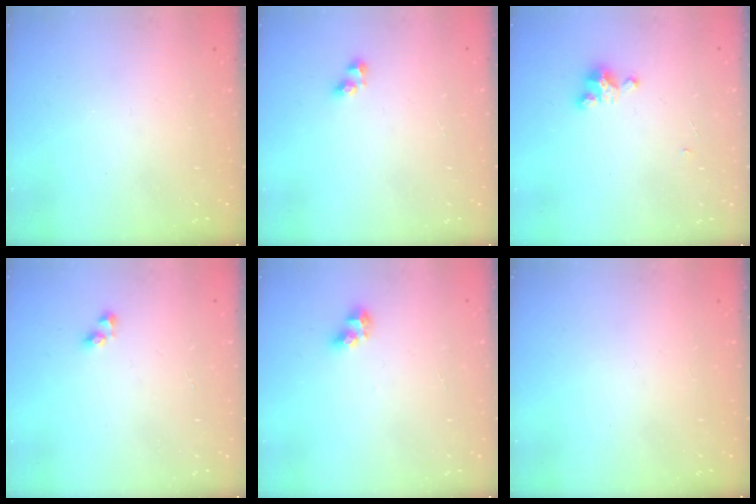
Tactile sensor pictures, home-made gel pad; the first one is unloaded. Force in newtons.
{"total": 2.6, "press": 2.3, "slide": 1.1}
{"total": 2.9, "press": 2.9, "slide": 0.3}
{"total": 3.2, "press": 3.2, "slide": 0.4}
{"total": 5.5, "press": 5.5, "slide": 0.5}
{"total": 0.0}